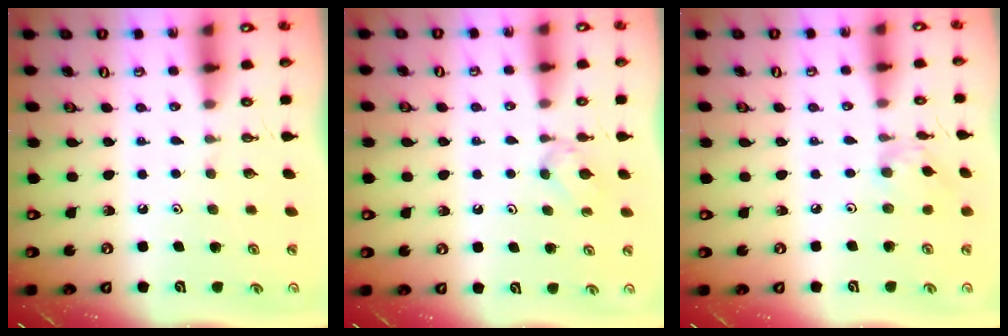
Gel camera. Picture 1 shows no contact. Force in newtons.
{"total": 3.7, "press": 3.6, "slide": 0.7}
{"total": 2.7, "press": 2.7, "slide": 0.3}